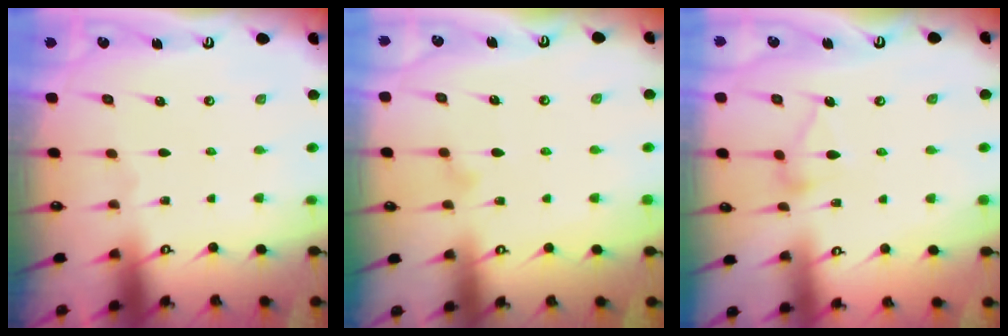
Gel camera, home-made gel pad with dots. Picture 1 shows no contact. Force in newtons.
{"total": 7.7, "press": 7.7, "slide": 0.3}
{"total": 9.7, "press": 9.7, "slide": 0.4}